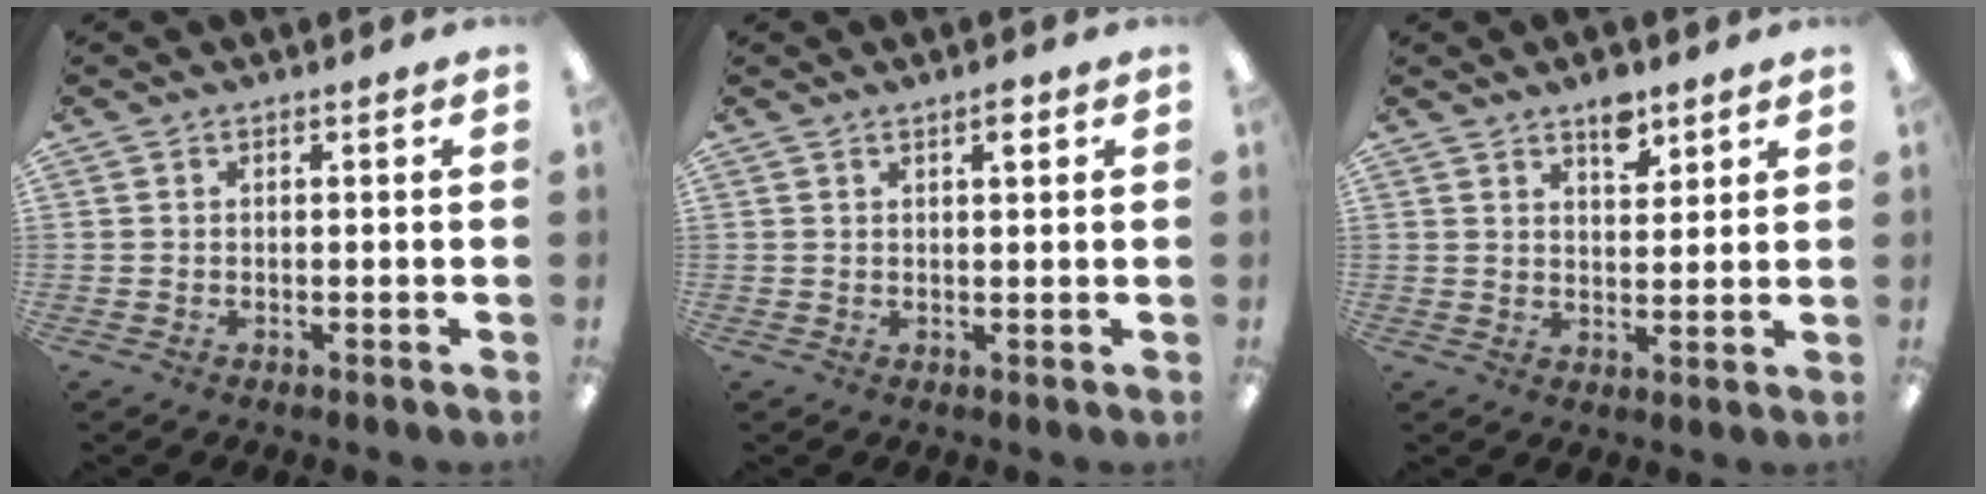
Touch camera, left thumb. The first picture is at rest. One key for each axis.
{"total": 2.6, "fx": 1.7, "fy": 0.7, "fz": 1.8, "tx": -0.022, "ty": -0.003, "tz": 0.025}
{"total": 6.0, "fx": 4.3, "fy": 2.8, "fz": 2.9, "tx": -0.027, "ty": -0.026, "tz": 0.072}